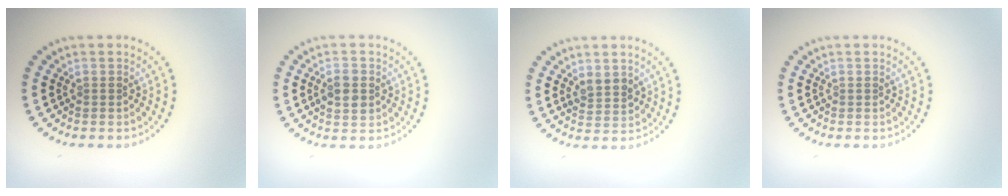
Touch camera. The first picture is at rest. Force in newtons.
{"total": 2.5, "press": 2.5, "slide": 0.1}
{"total": 1.8, "press": 1.7, "slide": 0.6}
{"total": 0.0}